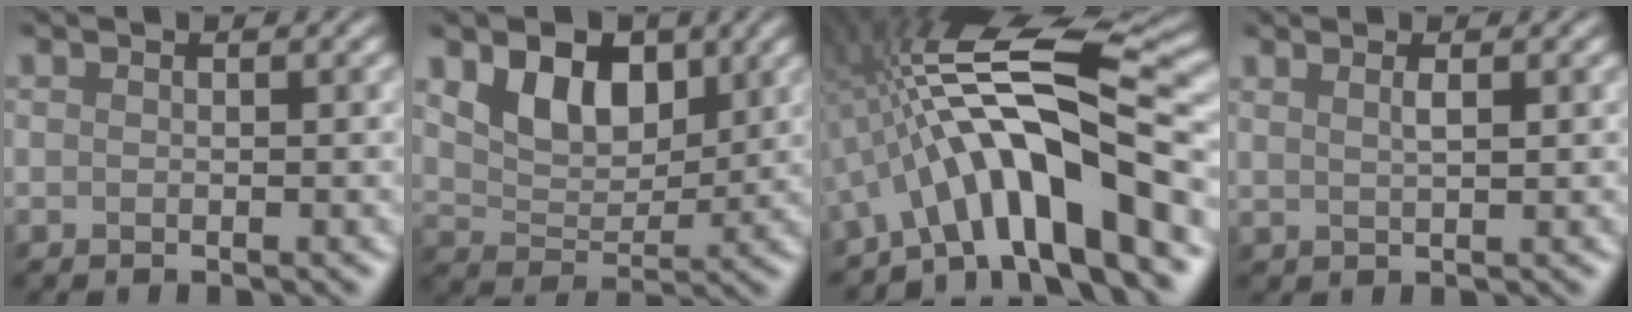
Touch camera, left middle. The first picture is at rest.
{"total": 4.8, "force": [2.8, 3.1, 2.5], "torque": [-0.052, -0.002, 0.045]}
{"total": 13.1, "force": [-3.5, 3.2, 12.2], "torque": [-0.189, 0.032, -0.057]}
{"total": 0.8, "force": [0.8, -0.1, 0.3], "torque": [-0.003, 0.007, 0.015]}